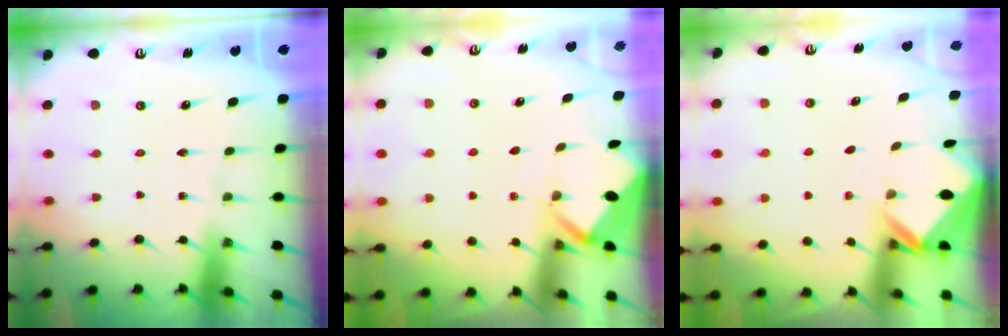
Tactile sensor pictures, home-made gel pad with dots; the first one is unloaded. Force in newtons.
{"total": 2.7, "press": 2.7, "slide": 0.1}
{"total": 2.7, "press": 2.7, "slide": 0.2}